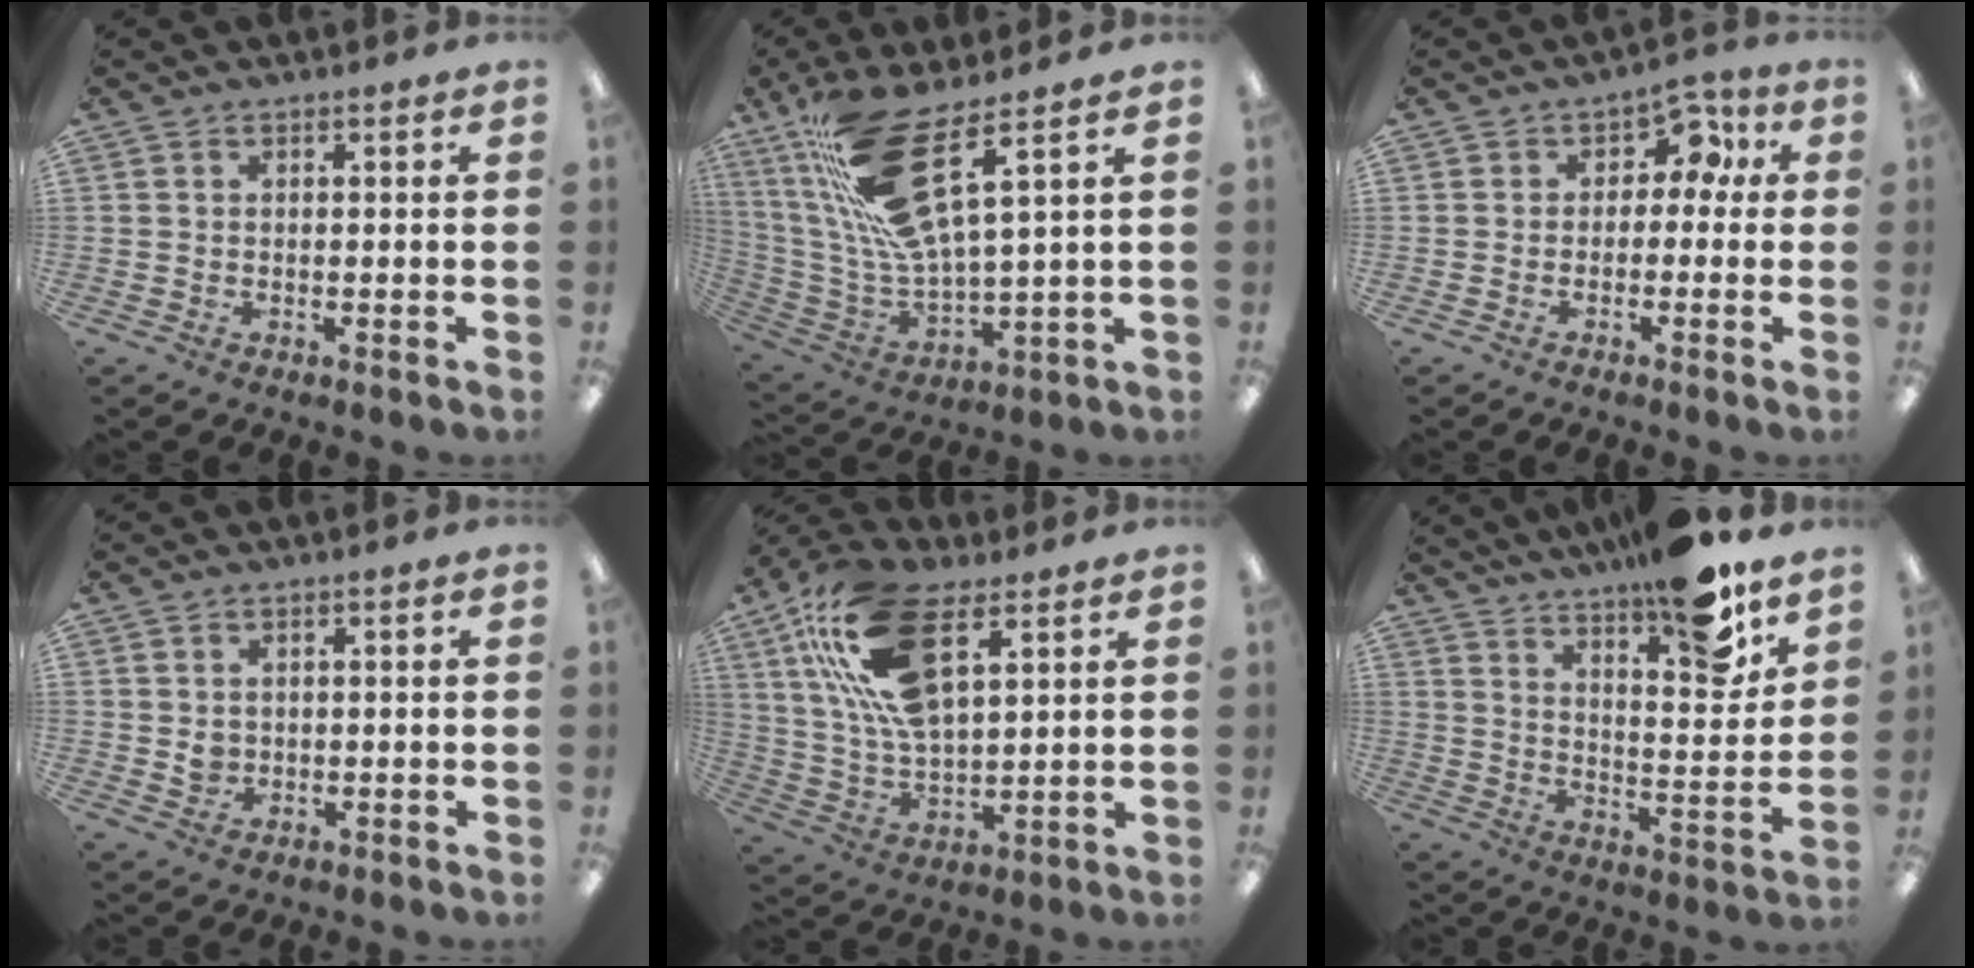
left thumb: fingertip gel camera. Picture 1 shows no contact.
{"total": 18.9, "force": [10.2, 4.9, 15.1], "torque": [-0.313, -0.037, 0.170]}
{"total": 5.7, "force": [1.3, 4.2, 3.6], "torque": [-0.044, -0.002, 0.017]}
{"total": 2.3, "force": [0.5, 2.0, 1.0], "torque": [-0.014, 0.001, 0.006]}
{"total": 20.1, "force": [10.5, 9.4, 14.4], "torque": [-0.300, -0.029, 0.186]}
{"total": 14.3, "force": [11.9, 2.6, 7.5], "torque": [-0.110, -0.087, 0.198]}